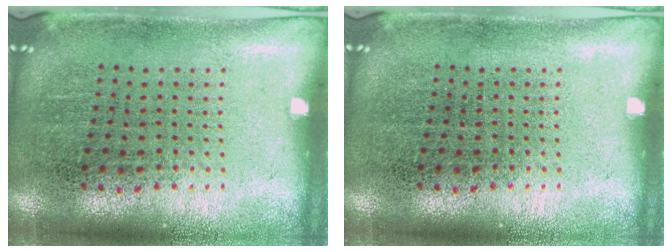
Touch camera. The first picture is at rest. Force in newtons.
{"total": 0.0}